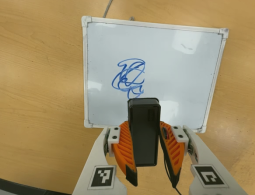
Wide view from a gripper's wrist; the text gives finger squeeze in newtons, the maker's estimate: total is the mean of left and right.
{"total": 6.2, "left": 5.4, "right": 7.0}